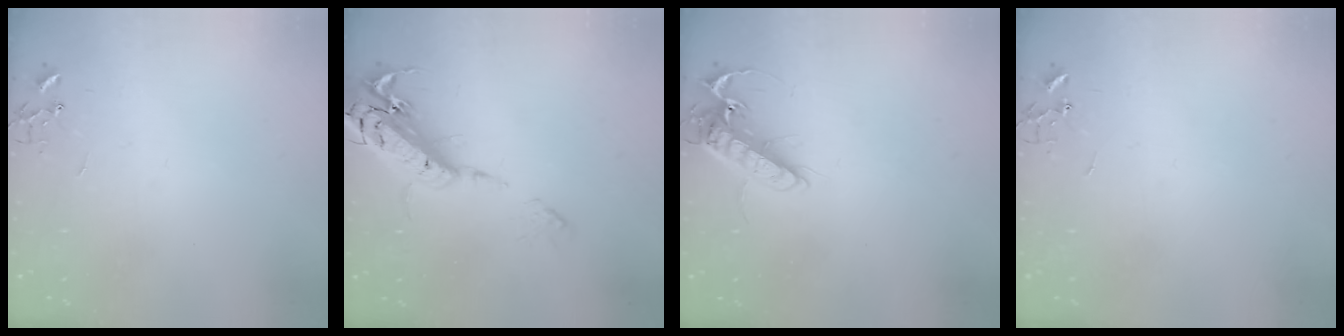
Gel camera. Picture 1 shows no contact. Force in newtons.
{"total": 22.4, "press": 22.0, "slide": 4.3}
{"total": 13.7, "press": 13.5, "slide": 2.3}
{"total": 0.0}